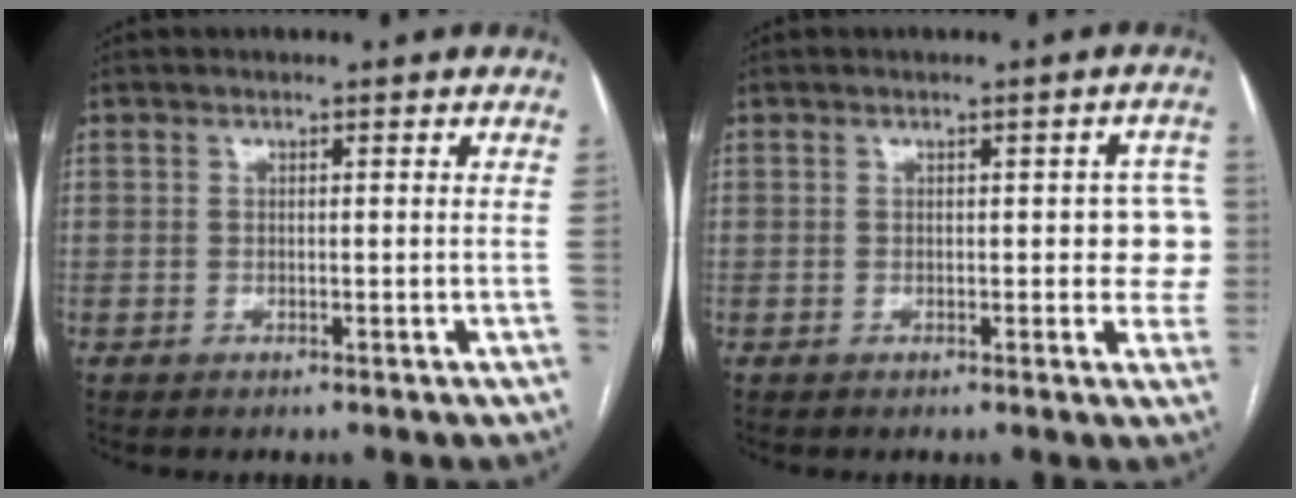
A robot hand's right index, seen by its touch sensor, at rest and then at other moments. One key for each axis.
{"total": 5.0, "fx": 0.3, "fy": 2.4, "fz": 4.3, "tx": -0.024, "ty": 0.017, "tz": 0.001}